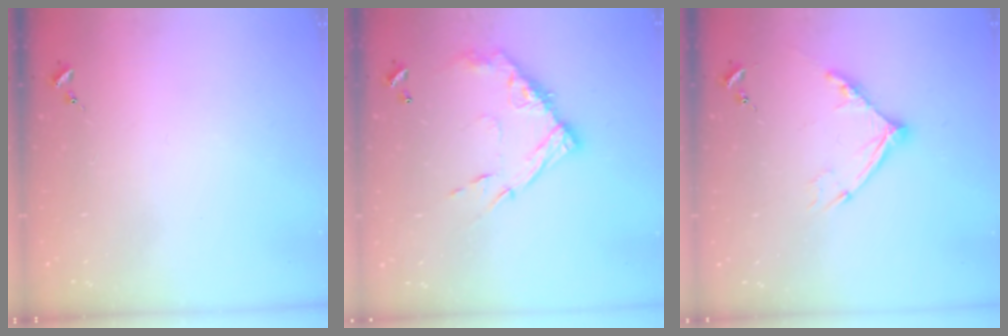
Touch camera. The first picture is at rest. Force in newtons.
{"total": 14.5, "press": 14.4, "slide": 1.3}
{"total": 12.8, "press": 12.7, "slide": 1.2}